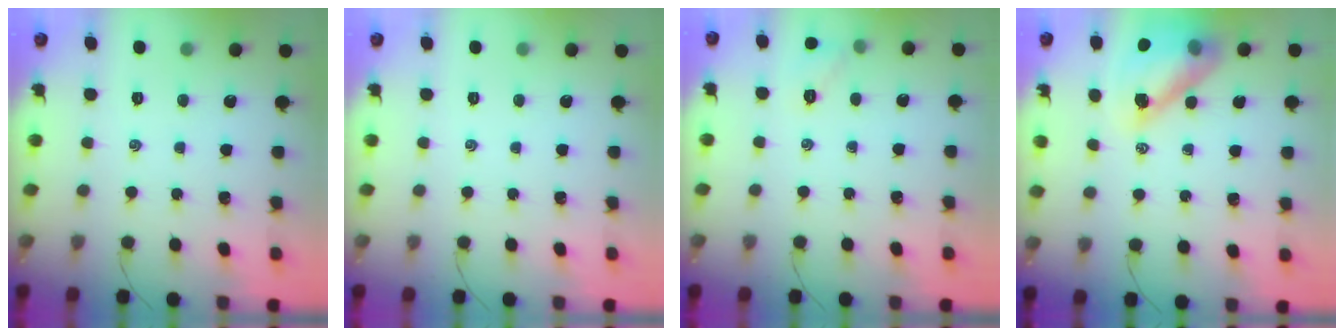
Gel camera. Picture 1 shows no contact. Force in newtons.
{"total": 0.0}
{"total": 5.4, "press": 5.2, "slide": 1.4}
{"total": 14.1, "press": 13.5, "slide": 3.9}